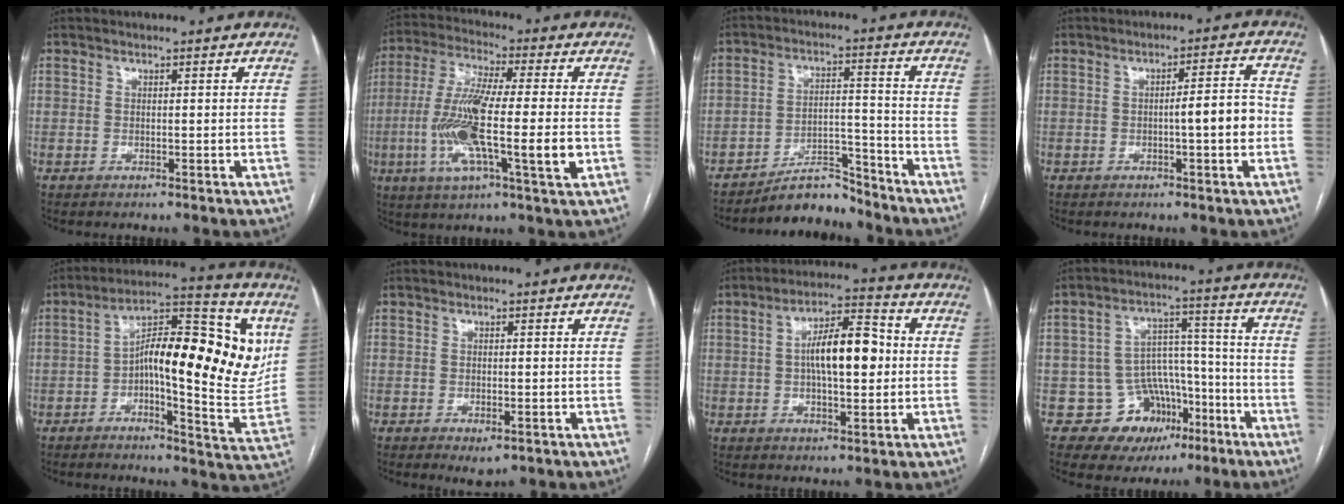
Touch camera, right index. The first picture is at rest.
{"total": 16.6, "force": [-3.0, 1.7, 16.3], "torque": [-0.316, -0.011, -0.057]}
{"total": 6.9, "force": [-6.6, 1.7, 1.2], "torque": [-0.016, 0.026, -0.110]}
{"total": 5.5, "force": [-1.0, 0.5, 5.4], "torque": [-0.075, 0.013, -0.013]}
{"total": 20.3, "force": [2.9, 5.7, 19.2], "torque": [-0.286, 0.035, 0.039]}
{"total": 2.4, "force": [-1.1, 1.0, 1.9], "torque": [-0.026, -0.002, -0.007]}
{"total": 10.6, "force": [0.6, 3.5, 10.0], "torque": [-0.174, 0.023, 0.008]}
{"total": 10.4, "force": [-5.2, 8.7, 2.3], "torque": [-0.014, 0.059, -0.068]}